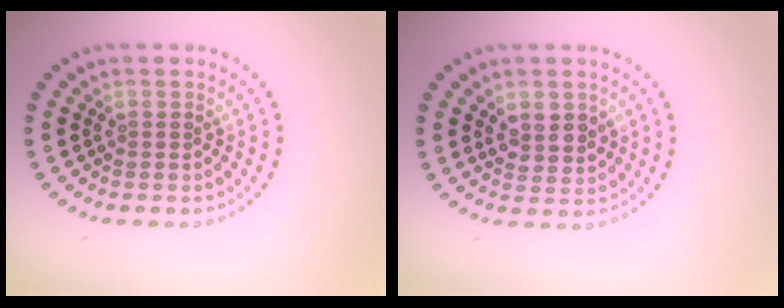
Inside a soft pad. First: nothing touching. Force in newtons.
{"total": 2.2, "press": 2.1, "slide": 0.7}